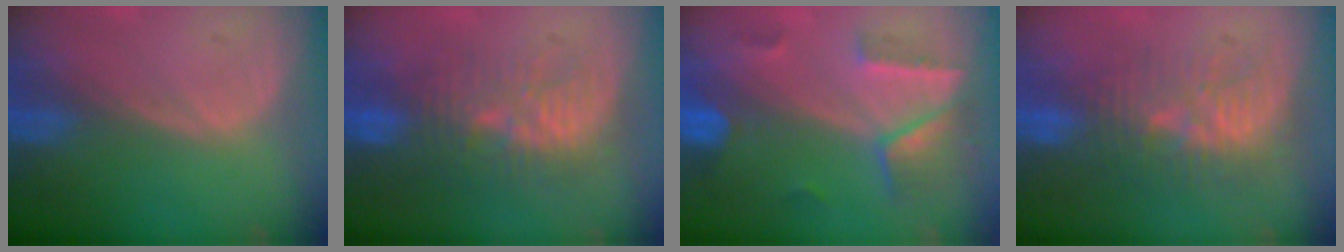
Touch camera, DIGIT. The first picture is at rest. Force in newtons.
{"total": 9.2, "press": 8.9, "slide": 2.6}
{"total": 7.2, "press": 6.3, "slide": 3.5}
{"total": 9.2, "press": 8.6, "slide": 3.1}